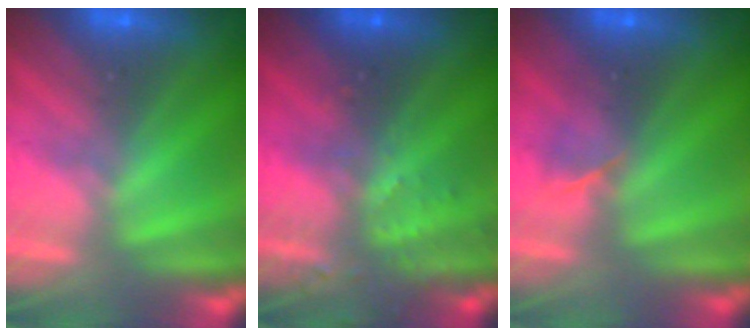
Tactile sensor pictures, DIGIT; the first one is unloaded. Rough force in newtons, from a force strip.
{"total": 3.4}
{"total": 2.2}